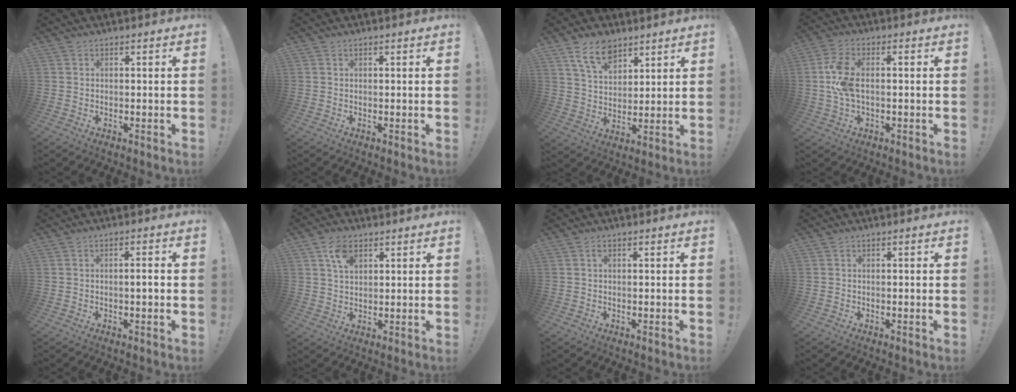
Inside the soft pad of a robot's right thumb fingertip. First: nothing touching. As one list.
[{"total": 0.0}, {"total": 10.9, "force": [7.3, 6.0, 5.5], "torque": [-0.104, -0.027, 0.141]}, {"total": 8.0, "force": [-0.4, 3.8, 7.1], "torque": [-0.147, 0.002, -0.008]}, {"total": 2.7, "force": [-0.5, -0.1, 2.6], "torque": [-0.046, 0.001, -0.012]}, {"total": 8.4, "force": [4.4, 5.6, 4.4], "torque": [-0.070, -0.008, 0.081]}, {"total": 0.8, "force": [0.1, 0.3, 0.7], "torque": [-0.016, 0.002, 0.001]}, {"total": 0.6, "force": [-0.2, -0.3, 0.5], "torque": [-0.008, -0.001, -0.005]}]